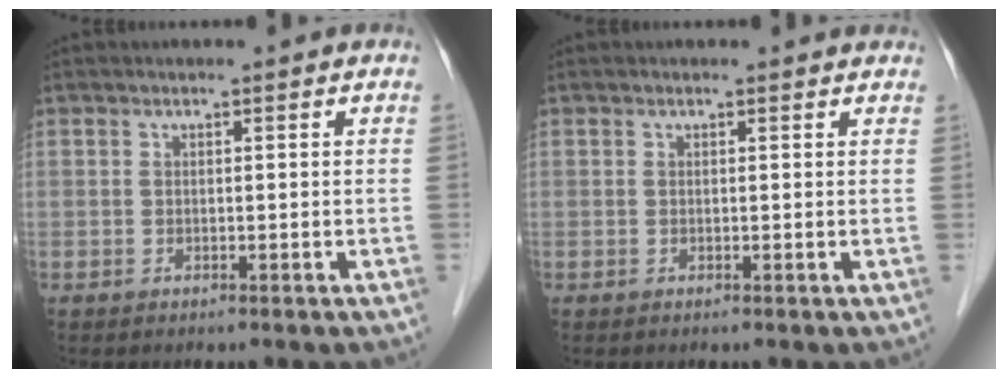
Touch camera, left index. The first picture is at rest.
{"total": 1.5, "force": [1.5, 0.3, 0.1], "torque": [-0.012, 0.009, 0.010]}